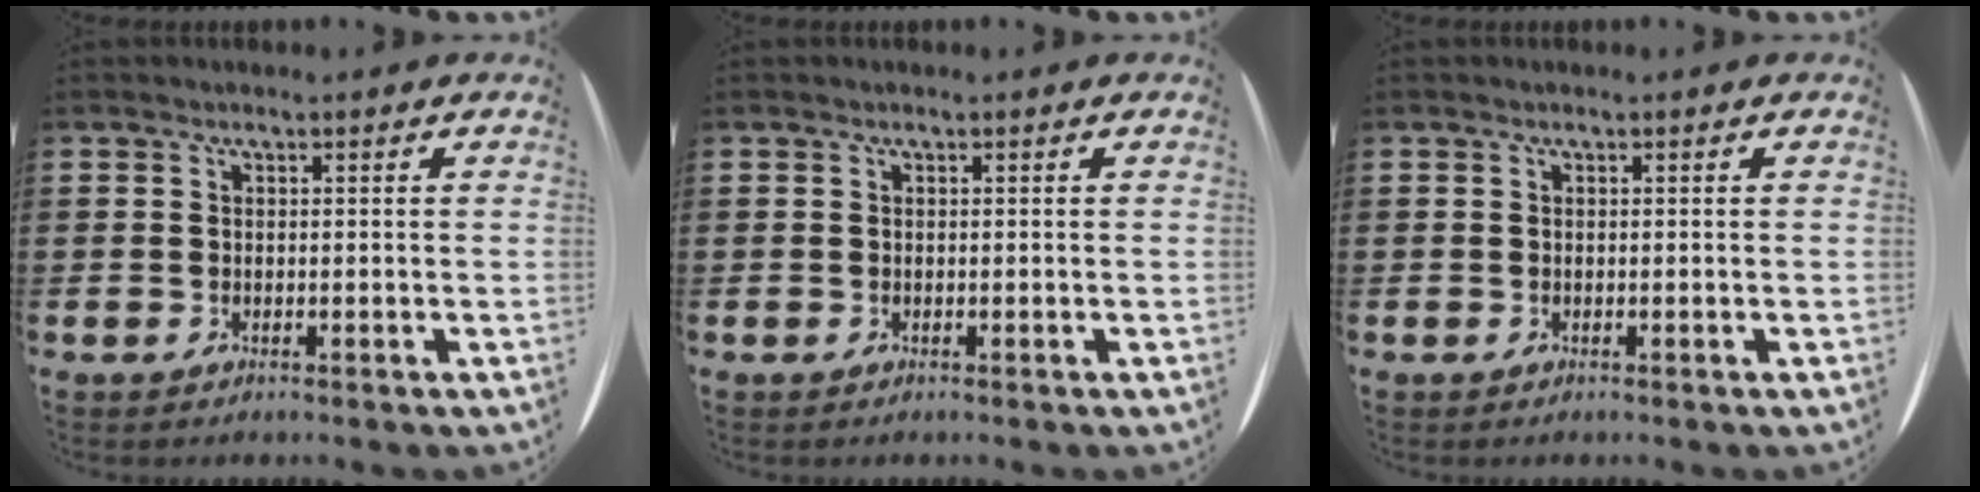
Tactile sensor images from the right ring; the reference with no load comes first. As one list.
[{"total": 0.0}, {"total": 0.0}]